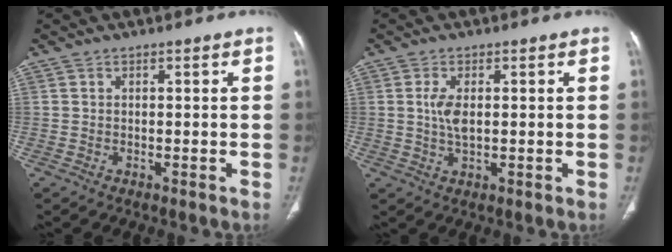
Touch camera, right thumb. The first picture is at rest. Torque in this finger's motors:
{"motor_torque": [0.10, 0.07, -0.15, 0.13, 0.08]}